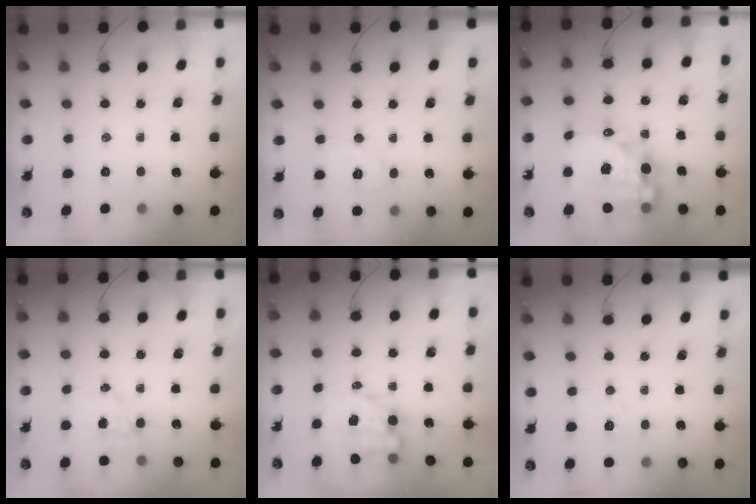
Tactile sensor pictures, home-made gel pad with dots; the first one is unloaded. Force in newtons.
{"total": 6.2, "press": 6.2, "slide": 0.6}
{"total": 20.5, "press": 20.1, "slide": 4.4}
{"total": 4.6, "press": 4.5, "slide": 1.0}
{"total": 6.2, "press": 6.1, "slide": 1.0}
{"total": 3.0, "press": 2.8, "slide": 0.8}